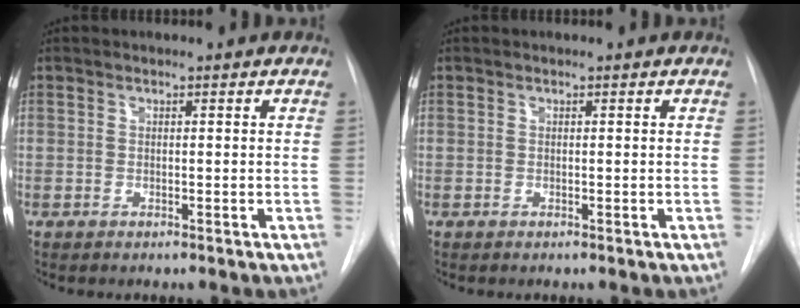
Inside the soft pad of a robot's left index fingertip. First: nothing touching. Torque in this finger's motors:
{"motor_torque": [0.00, 0.00, 0.00, 0.00]}